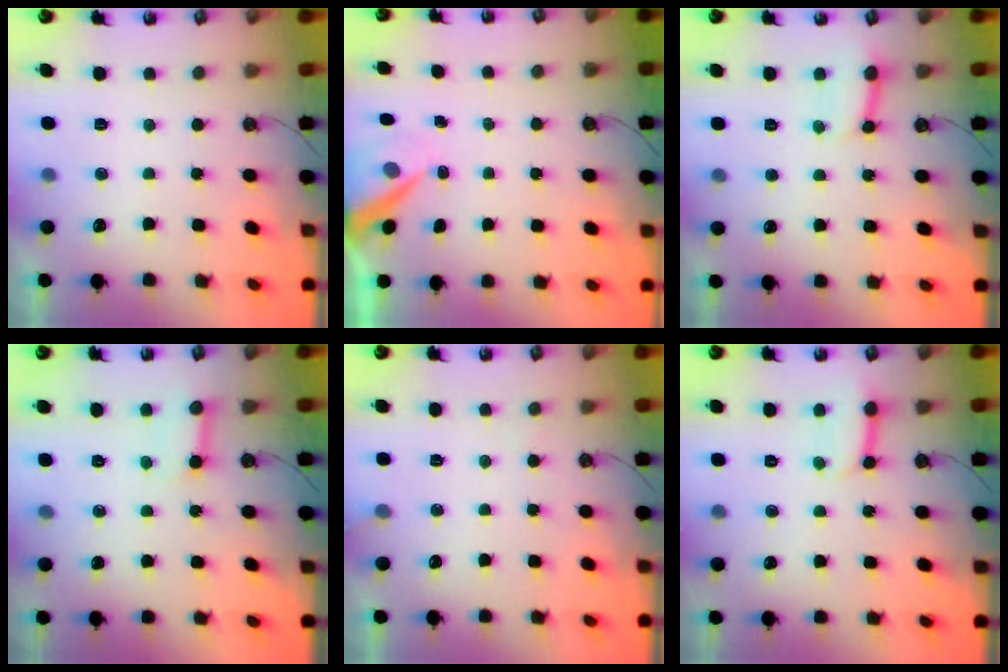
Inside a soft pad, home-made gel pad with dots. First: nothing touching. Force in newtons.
{"total": 6.6, "press": 6.6, "slide": 0.9}
{"total": 6.1, "press": 6.1, "slide": 0.5}
{"total": 6.1, "press": 6.0, "slide": 0.6}
{"total": 5.5, "press": 5.5, "slide": 0.5}
{"total": 7.9, "press": 7.8, "slide": 0.9}